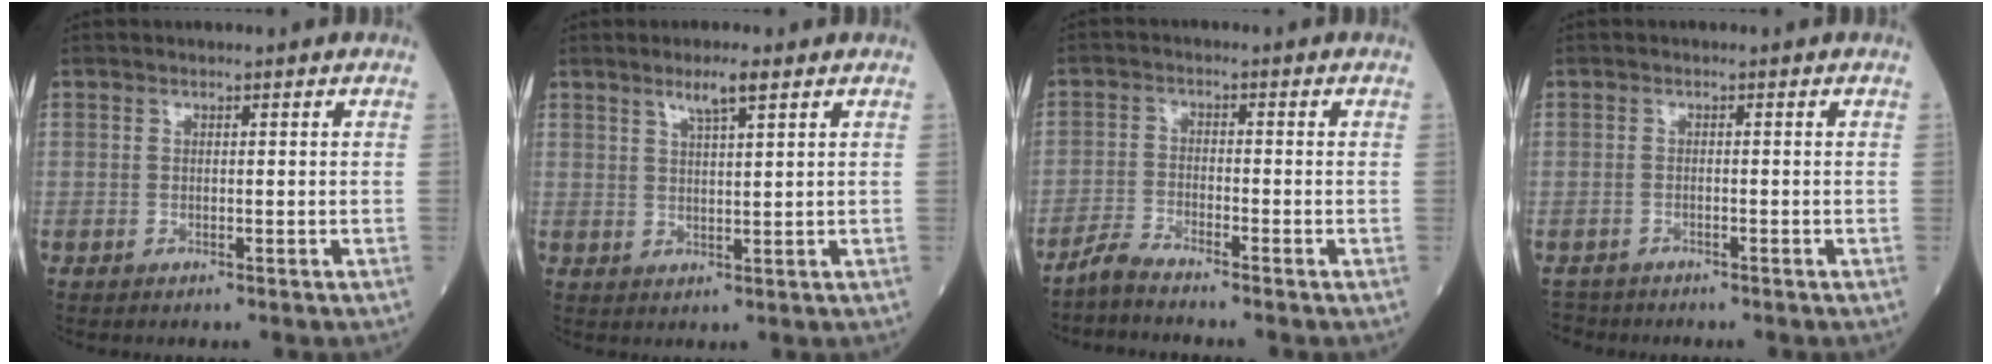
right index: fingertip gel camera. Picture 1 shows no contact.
{"total": 3.7, "force": [2.4, 0.1, 2.7], "torque": [-0.055, 0.001, 0.047]}
{"total": 3.1, "force": [-3.0, -0.6, 0.6], "torque": [-0.020, -0.015, -0.063]}
{"total": 2.3, "force": [-2.1, 0.7, -0.7], "torque": [0.010, -0.005, -0.038]}